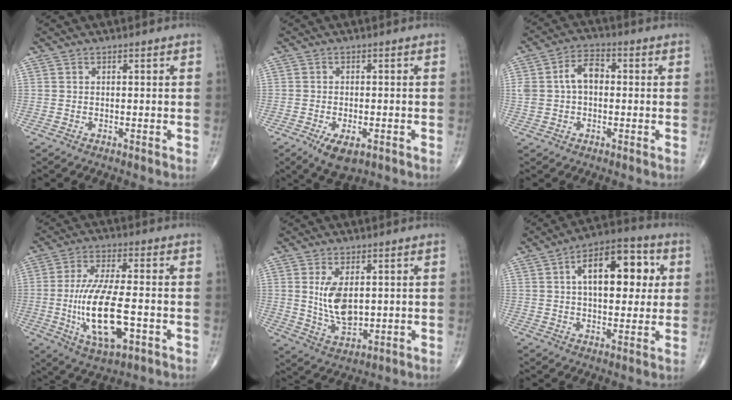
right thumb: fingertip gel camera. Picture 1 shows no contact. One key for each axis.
{"total": 5.7, "fx": -2.7, "fy": 2.6, "fz": 4.3, "tx": -0.071, "ty": -0.001, "tz": -0.037}
{"total": 7.5, "fx": 0.6, "fy": 4.8, "fz": 5.7, "tx": -0.101, "ty": 0.028, "tz": 0.005}
{"total": 15.2, "fx": -2.9, "fy": 5.5, "fz": 13.9, "tx": -0.270, "ty": -0.001, "tz": -0.048}
{"total": 8.6, "fx": 1.4, "fy": 4.7, "fz": 7.1, "tx": -0.121, "ty": -0.018, "tz": 0.038}
{"total": 15.9, "fx": 3.8, "fy": 8.1, "fz": 13.1, "tx": -0.160, "ty": 0.015, "tz": 0.051}